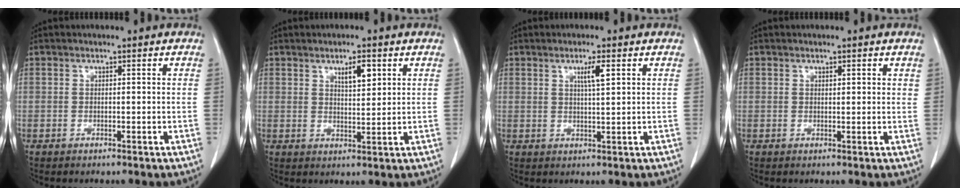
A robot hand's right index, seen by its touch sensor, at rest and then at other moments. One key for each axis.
{"total": 3.9, "fx": 2.0, "fy": 1.0, "fz": 3.2, "tx": -0.054, "ty": -0.003, "tz": 0.036}
{"total": 3.0, "fx": 1.3, "fy": 0.0, "fz": 2.7, "tx": -0.048, "ty": -0.003, "tz": 0.022}
{"total": 1.3, "fx": 0.8, "fy": 0.4, "fz": 0.9, "tx": -0.013, "ty": -0.001, "tz": 0.009}